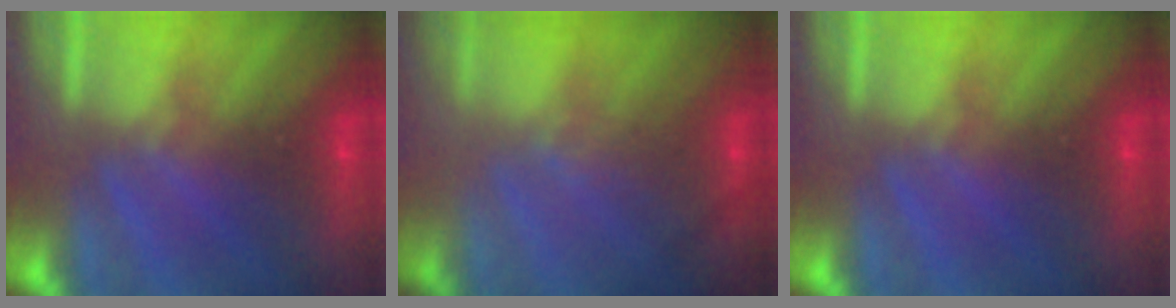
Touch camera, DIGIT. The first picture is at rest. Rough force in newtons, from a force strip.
{"total": 2.8}
{"total": 0.0}